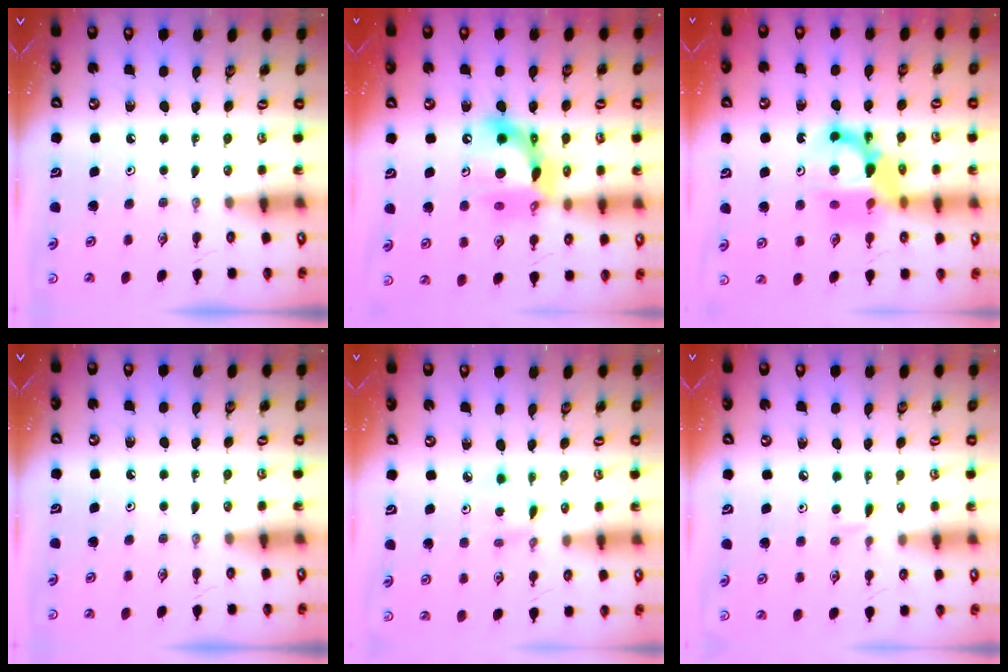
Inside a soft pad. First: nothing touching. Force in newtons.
{"total": 14.2, "press": 14.1, "slide": 1.7}
{"total": 11.6, "press": 11.4, "slide": 2.3}
{"total": 0.0}
{"total": 3.2, "press": 3.2, "slide": 0.4}
{"total": 4.6, "press": 4.5, "slide": 0.6}